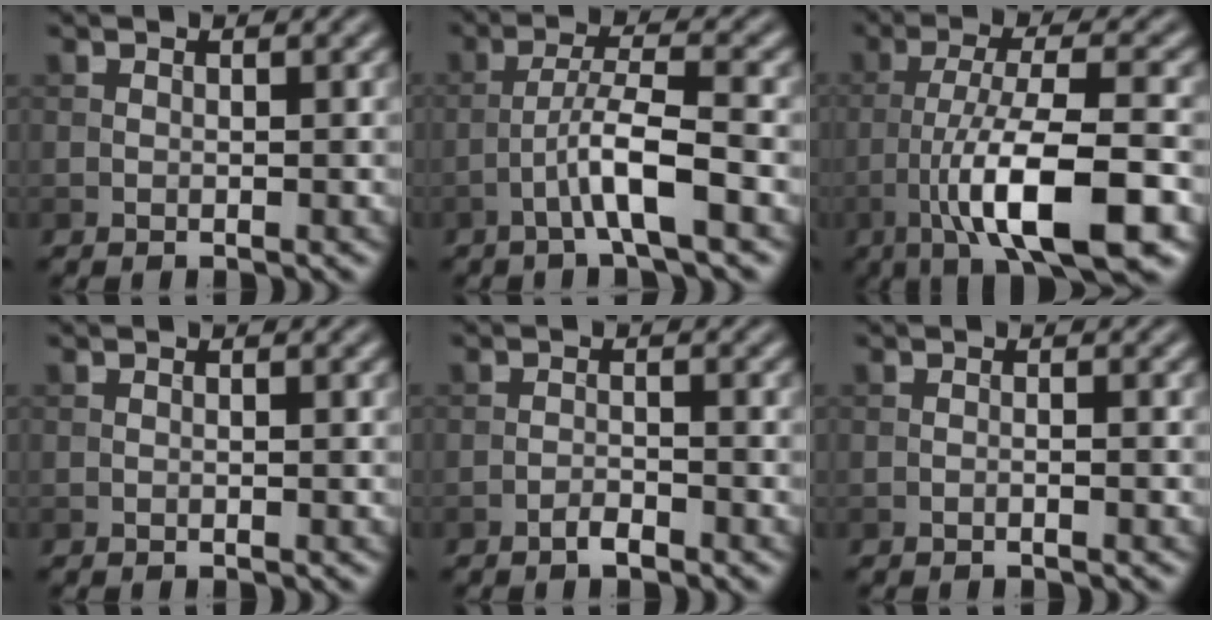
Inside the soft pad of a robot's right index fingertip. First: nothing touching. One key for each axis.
{"total": 4.8, "fx": -2.2, "fy": 0.5, "fz": 4.2, "tx": -0.075, "ty": 0.016, "tz": -0.045}
{"total": 10.5, "fx": -4.4, "fy": 2.4, "fz": 9.2, "tx": -0.150, "ty": 0.008, "tz": -0.079}
{"total": 0.0}
{"total": 1.4, "fx": -1.1, "fy": 0.4, "fz": 0.8, "tx": -0.015, "ty": 0.003, "tz": -0.022}
{"total": 0.8, "fx": -0.5, "fy": 0.0, "fz": 0.6, "tx": -0.014, "ty": 0.001, "tz": -0.011}